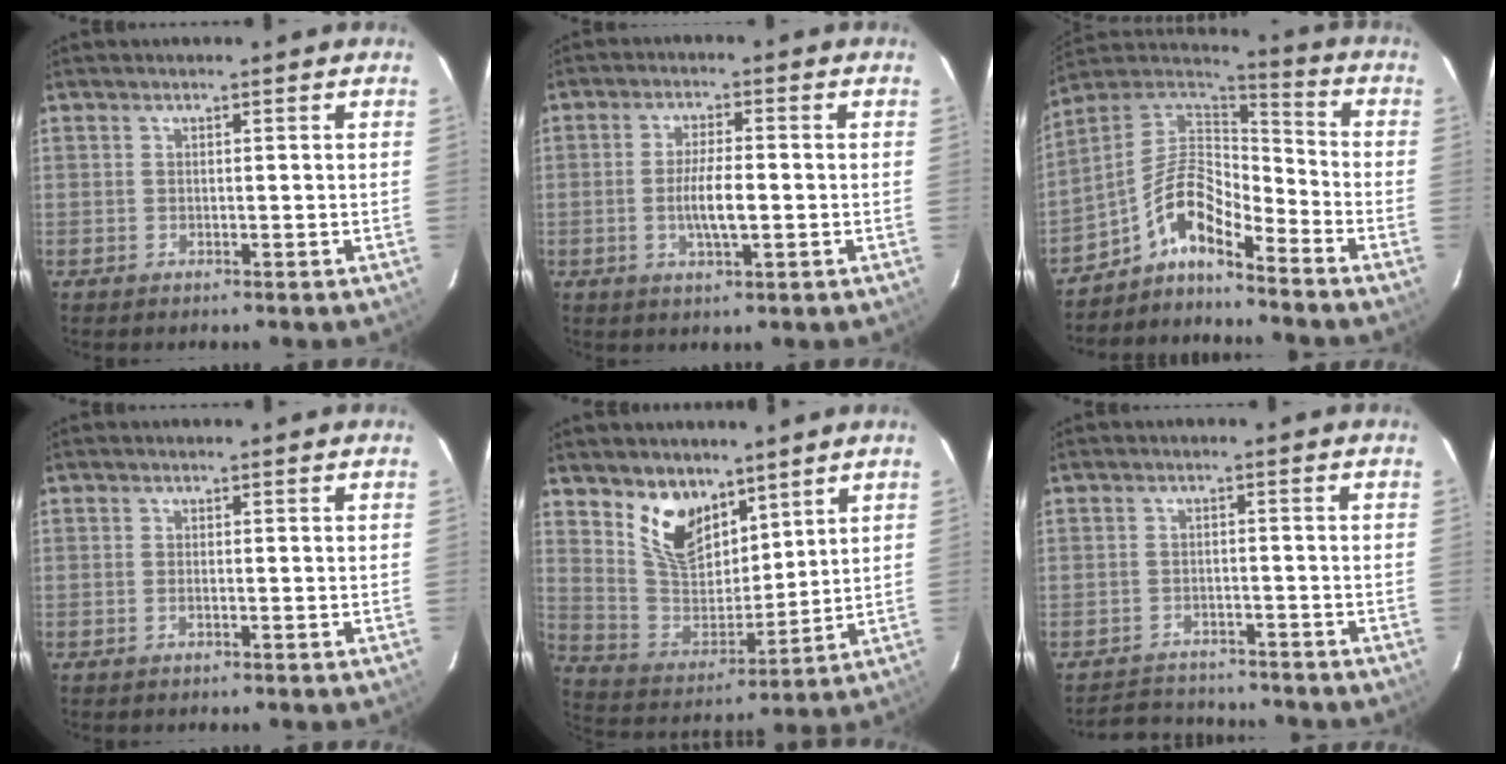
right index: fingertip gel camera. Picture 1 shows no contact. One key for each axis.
{"total": 5.7, "fx": -1.1, "fy": 1.4, "fz": 5.4, "tx": -0.104, "ty": -0.004, "tz": -0.017}
{"total": 9.9, "fx": -6.8, "fy": 2.9, "fz": 6.5, "tx": -0.134, "ty": 0.029, "tz": -0.143}
{"total": 0.6, "fx": -0.2, "fy": 0.1, "fz": 0.6, "tx": -0.013, "ty": 0.001, "tz": -0.005}
{"total": 12.1, "fx": 7.9, "fy": 6.9, "fz": 5.9, "tx": -0.117, "ty": -0.005, "tz": 0.161}
{"total": 7.3, "fx": -6.7, "fy": 2.8, "fz": 0.8, "tx": -0.030, "ty": 0.022, "tz": -0.097}